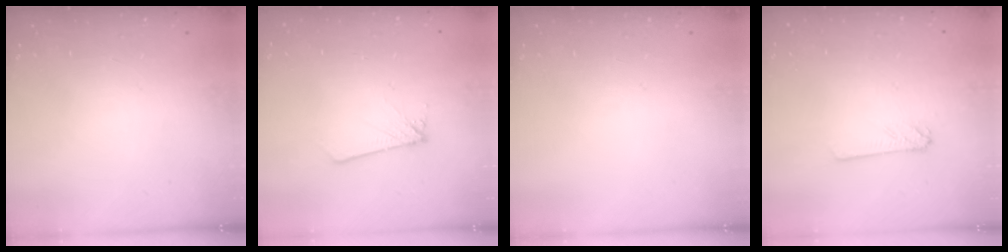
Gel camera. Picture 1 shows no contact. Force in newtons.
{"total": 1.7, "press": 1.7, "slide": 0.1}
{"total": 0.0}
{"total": 2.4, "press": 2.4, "slide": 0.3}